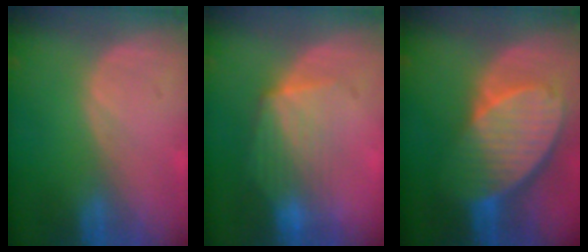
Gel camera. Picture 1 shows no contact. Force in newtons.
{"total": 7.1, "press": 6.8, "slide": 2.3}
{"total": 10.3, "press": 8.9, "slide": 5.2}